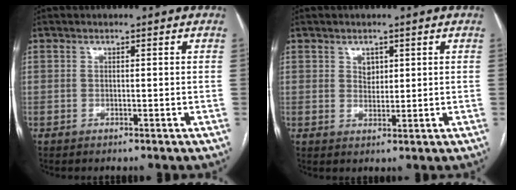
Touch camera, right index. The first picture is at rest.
{"total": 2.4, "force": [1.0, 1.9, 1.2], "torque": [-0.018, 0.003, 0.020]}